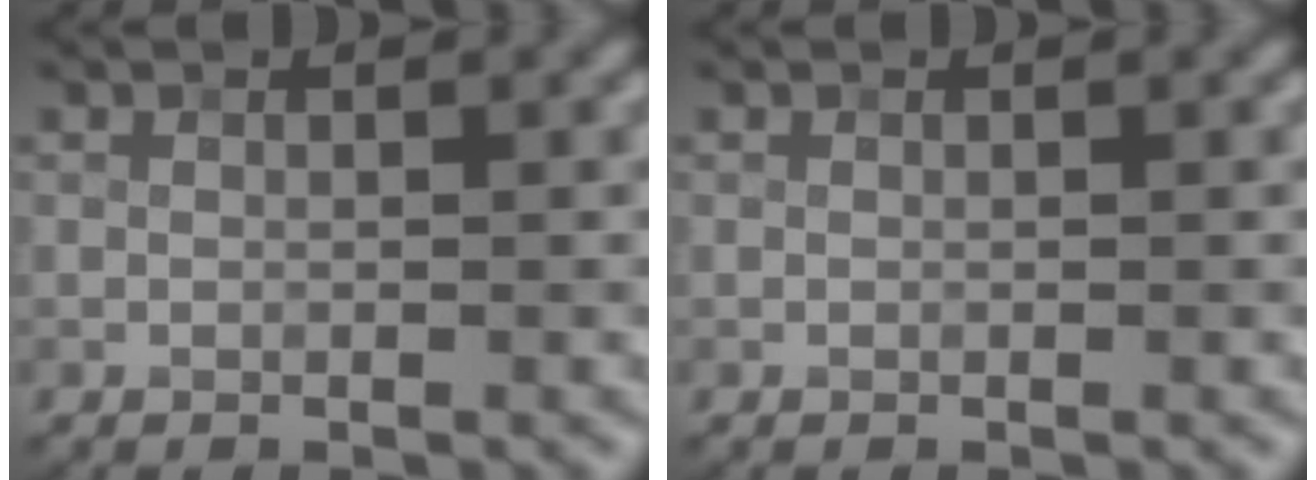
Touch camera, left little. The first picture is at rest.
{"total": 0.0}